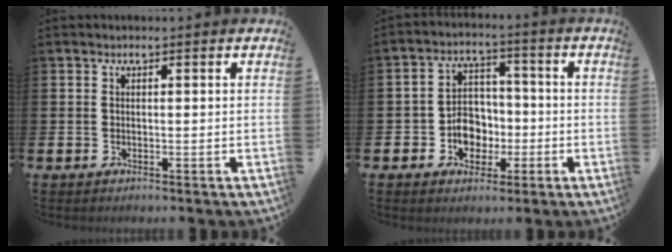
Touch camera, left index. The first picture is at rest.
{"total": 5.6, "force": [-1.3, 4.8, 2.4], "torque": [-0.049, 0.008, -0.028]}